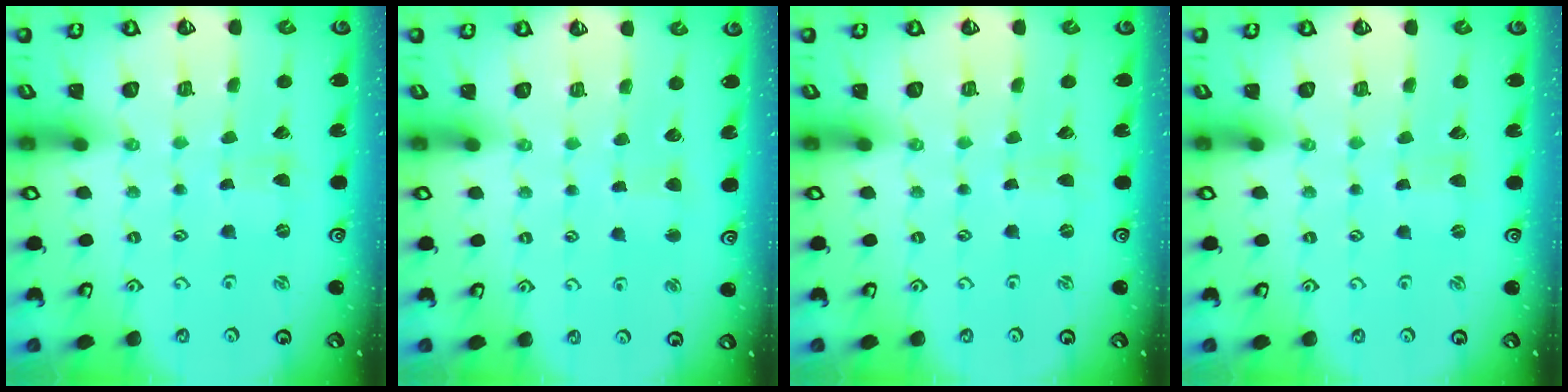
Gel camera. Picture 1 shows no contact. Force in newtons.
{"total": 2.5, "press": 2.4, "slide": 0.3}
{"total": 0.0}
{"total": 0.0}